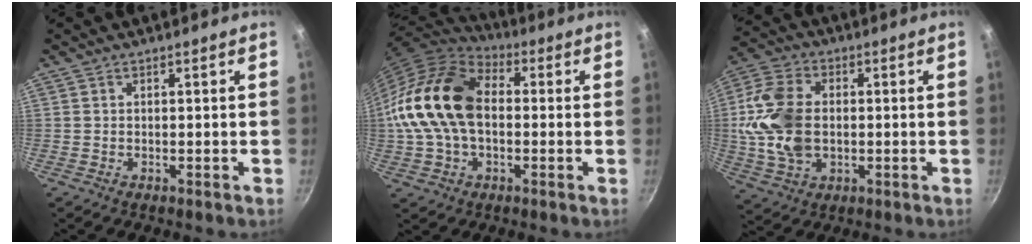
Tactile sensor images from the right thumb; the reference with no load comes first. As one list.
[{"total": 18.9, "force": [0.3, 12.7, 14.0], "torque": [-0.258, 0.036, -0.008]}, {"total": 14.3, "force": [0.1, 9.7, 10.5], "torque": [-0.200, 0.010, -0.002]}]